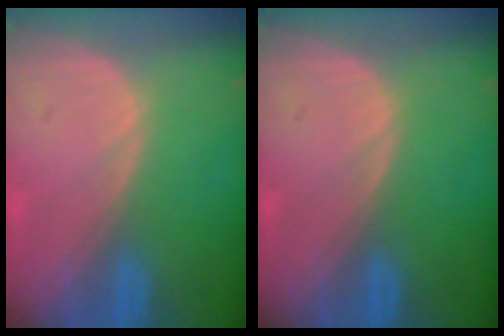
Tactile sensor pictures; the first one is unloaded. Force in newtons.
{"total": 0.0}